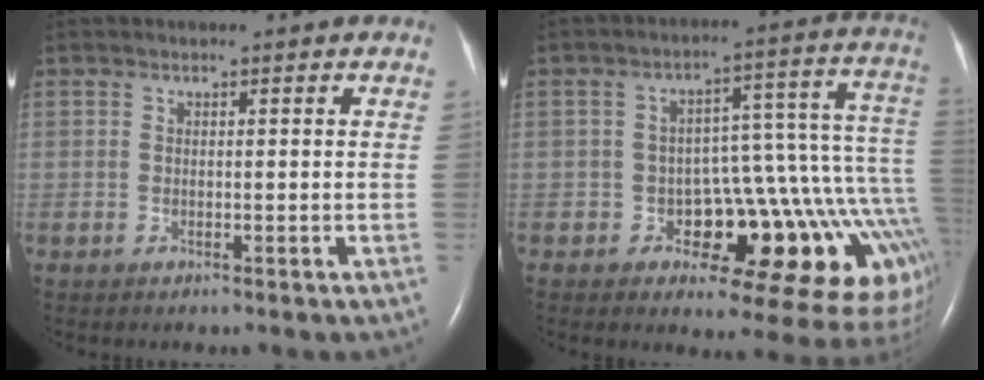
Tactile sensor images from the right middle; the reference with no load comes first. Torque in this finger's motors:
{"motor_torque": [1.00, -0.91, 0.27, 0.03]}